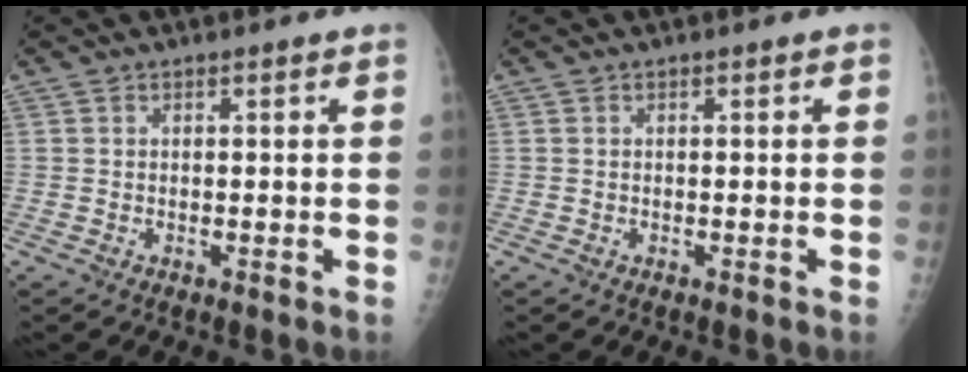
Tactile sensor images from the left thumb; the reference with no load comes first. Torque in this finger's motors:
{"motor_torque": [0.00, 0.00, -0.03, 0.01, 0.00]}